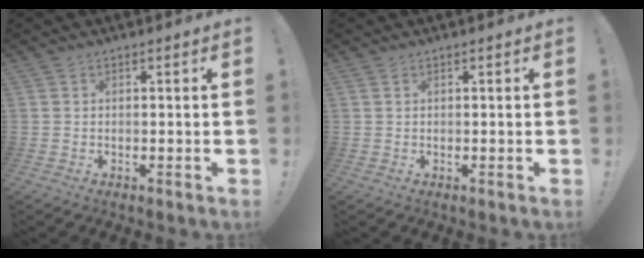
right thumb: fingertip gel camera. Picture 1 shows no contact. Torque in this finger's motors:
{"motor_torque": [0.08, -0.04, -0.25, 0.02, 0.02]}